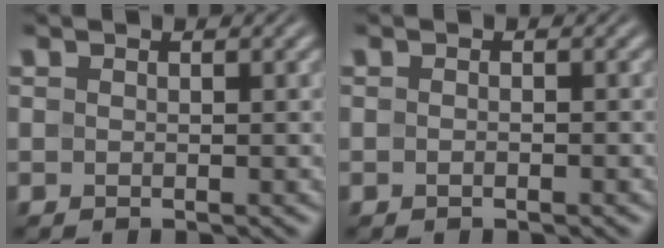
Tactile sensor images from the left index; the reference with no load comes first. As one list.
[{"total": 1.0, "force": [-0.4, 0.4, 0.7], "torque": [-0.003, -0.004, -0.012]}]